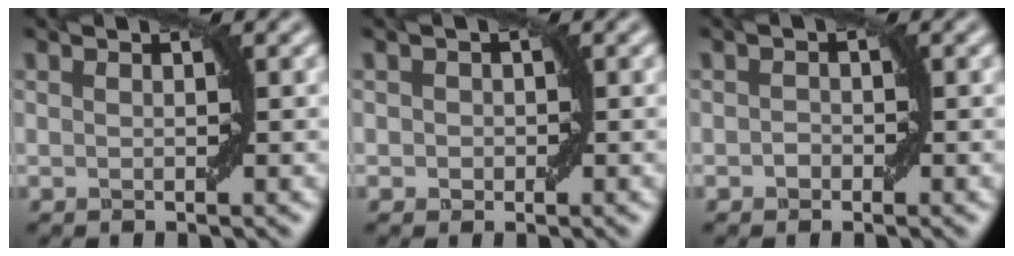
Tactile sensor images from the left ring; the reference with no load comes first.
{"total": 1.0, "force": [-0.1, 0.9, 0.2], "torque": [0.001, 0.000, -0.003]}
{"total": 0.8, "force": [-0.4, 0.6, 0.3], "torque": [-0.005, 0.000, -0.007]}